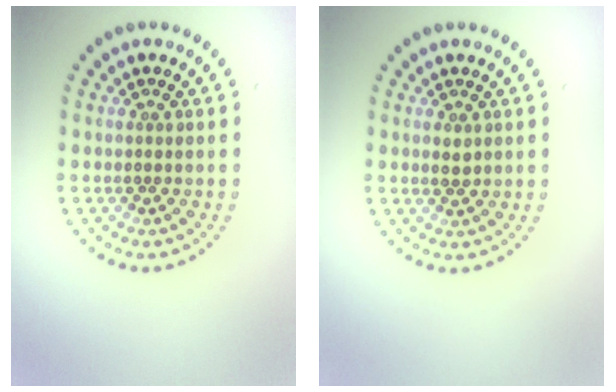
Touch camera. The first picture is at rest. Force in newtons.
{"total": 0.9, "press": 0.9, "slide": 0.2}